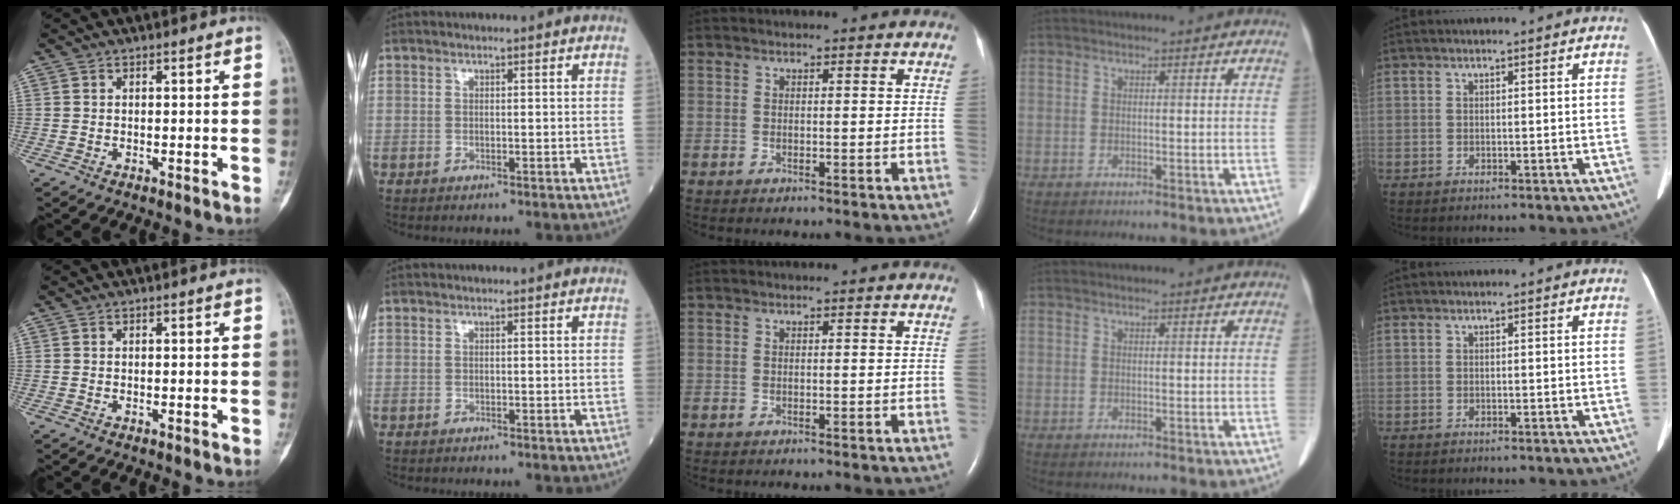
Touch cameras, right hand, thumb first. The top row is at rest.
{}